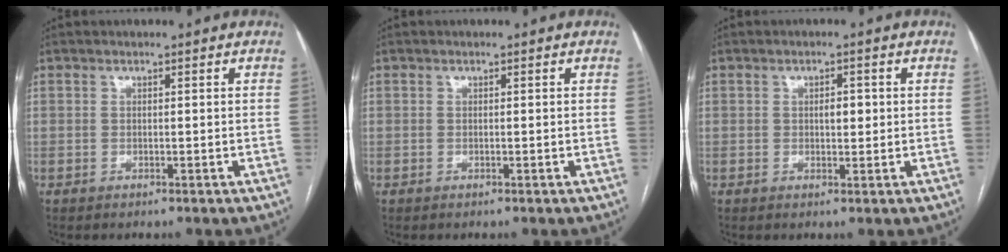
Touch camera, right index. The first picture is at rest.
{"total": 0.0}
{"total": 2.0, "force": [0.2, 1.0, 1.8], "torque": [-0.026, 0.002, 0.004]}